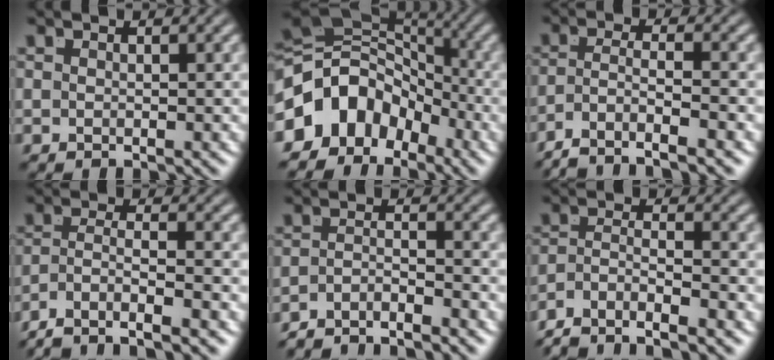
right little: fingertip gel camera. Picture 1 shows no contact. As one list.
[{"total": 14.5, "force": [-1.7, 11.9, 8.2], "torque": [-0.170, -0.029, -0.030]}, {"total": 6.0, "force": [-4.6, 2.3, 3.1], "torque": [-0.067, -0.031, -0.066]}, {"total": 6.7, "force": [-4.9, 3.2, 3.3], "torque": [-0.071, -0.031, -0.074]}, {"total": 4.0, "force": [-3.9, 0.3, 1.0], "torque": [-0.007, -0.017, -0.061]}, {"total": 7.1, "force": [-5.0, 4.2, 3.0], "torque": [-0.062, -0.024, -0.085]}]